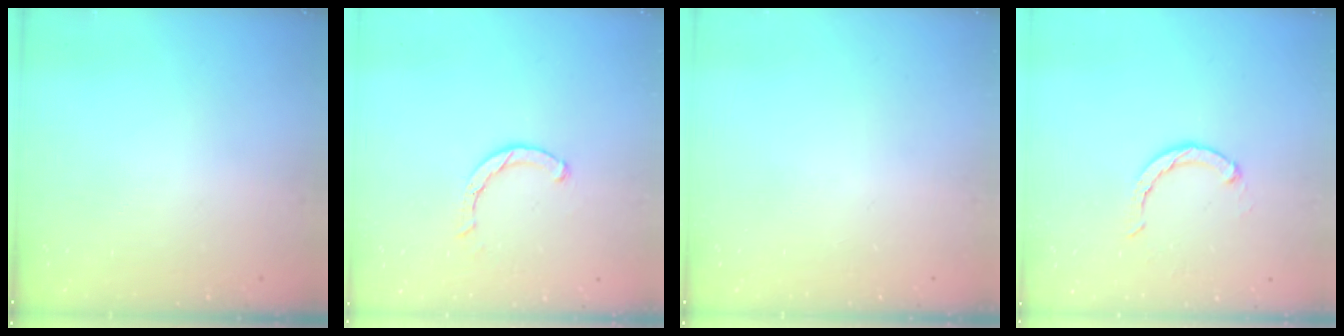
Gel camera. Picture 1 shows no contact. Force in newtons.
{"total": 1.6, "press": 1.6, "slide": 0.2}
{"total": 0.0}
{"total": 2.3, "press": 2.3, "slide": 0.3}